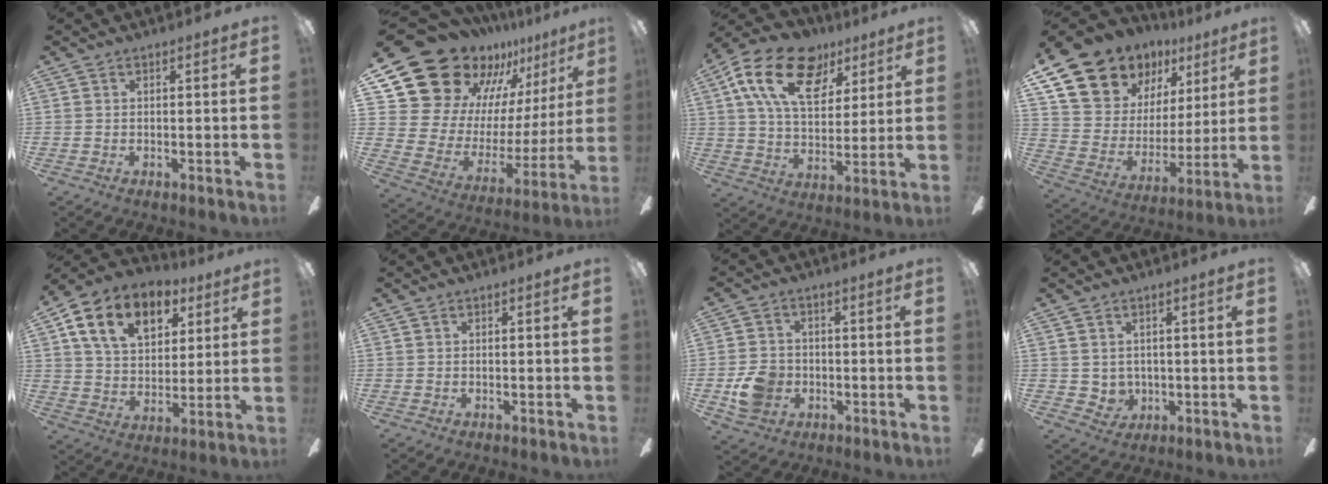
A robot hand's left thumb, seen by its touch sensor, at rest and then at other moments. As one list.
[{"total": 24.1, "force": [18.5, 12.9, 8.6], "torque": [-0.147, -0.141, 0.361]}, {"total": 19.7, "force": [10.3, 11.8, 11.9], "torque": [-0.208, -0.028, 0.183]}, {"total": 13.4, "force": [11.1, 7.2, 2.3], "torque": [-0.076, -0.097, 0.213]}, {"total": 15.2, "force": [8.0, 9.9, 8.3], "torque": [-0.139, -0.018, 0.147]}, {"total": 0.0}, {"total": 8.4, "force": [-2.2, 7.2, 3.8], "torque": [-0.074, 0.017, -0.038]}, {"total": 3.7, "force": [1.4, 3.4, 0.6], "torque": [-0.012, -0.003, 0.029]}]